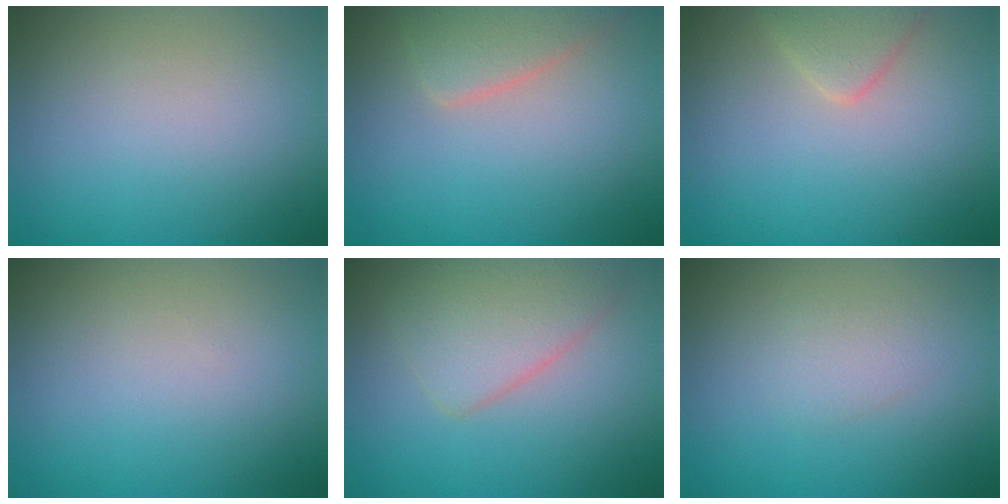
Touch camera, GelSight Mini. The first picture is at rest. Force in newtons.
{"total": 3.6, "press": 3.5, "slide": 0.2}
{"total": 2.2, "press": 2.2, "slide": 0.2}
{"total": 0.0}
{"total": 5.6, "press": 5.6, "slide": 0.1}
{"total": 1.4, "press": 1.4, "slide": 0.0}